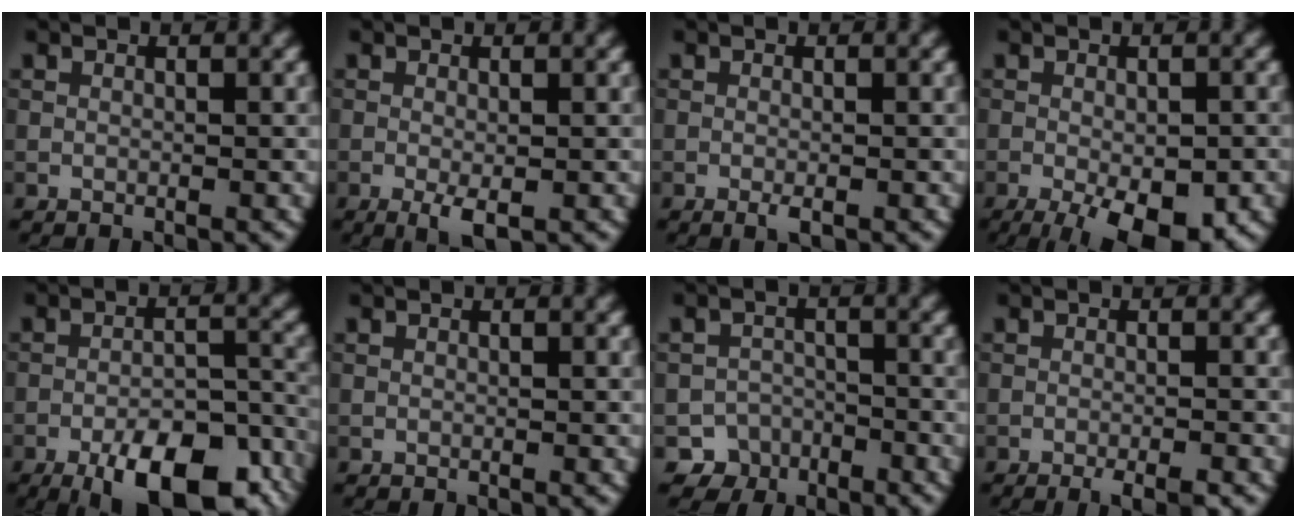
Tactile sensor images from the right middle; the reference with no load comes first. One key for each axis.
{"total": 2.0, "fx": -0.7, "fy": 0.6, "fz": 1.8, "tx": -0.035, "ty": -0.007, "tz": -0.012}
{"total": 0.9, "fx": -0.4, "fy": 0.2, "fz": 0.8, "tx": -0.015, "ty": -0.004, "tz": -0.007}
{"total": 8.2, "fx": -4.1, "fy": 2.9, "fz": 6.5, "tx": -0.099, "ty": -0.015, "tz": -0.050}
{"total": 11.7, "fx": -7.4, "fy": 4.3, "fz": 8.0, "tx": -0.116, "ty": -0.006, "tz": -0.109}
{"total": 0.0}
{"total": 3.7, "fx": -2.7, "fy": 2.6, "fz": -0.1, "tx": 0.027, "ty": 0.003, "tz": -0.037}
{"total": 2.4, "fx": -1.5, "fy": 0.3, "fz": 1.8, "tx": -0.024, "ty": -0.001, "tz": -0.025}